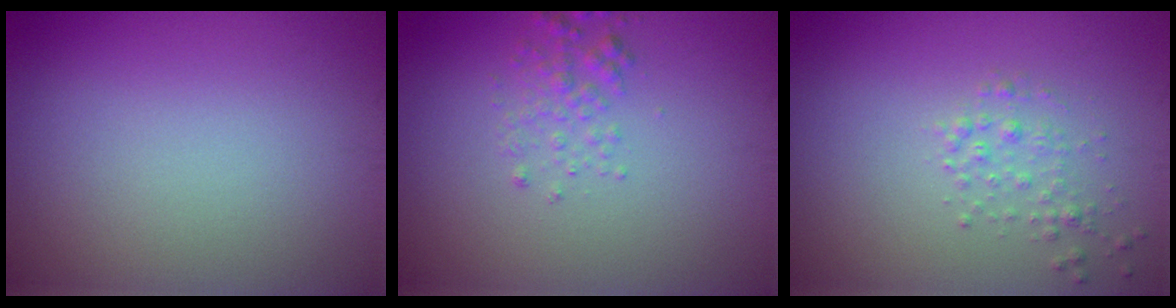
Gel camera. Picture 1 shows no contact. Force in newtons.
{"total": 1.6, "press": 1.6, "slide": 0.0}
{"total": 1.4, "press": 1.4, "slide": 0.1}